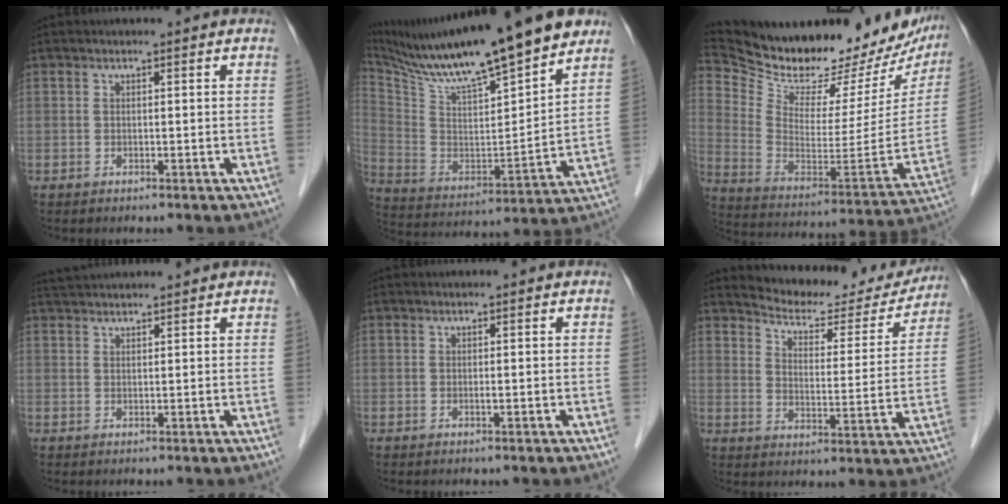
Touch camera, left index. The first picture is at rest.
{"total": 23.2, "force": [19.2, 2.1, 12.8], "torque": [-0.228, -0.007, 0.319]}
{"total": 28.2, "force": [24.5, 7.8, 11.6], "torque": [-0.203, -0.061, 0.352]}
{"total": 5.6, "force": [5.4, 0.4, 1.6], "torque": [-0.028, 0.040, 0.087]}
{"total": 0.0}
{"total": 15.3, "force": [14.5, 3.6, 3.0], "torque": [-0.033, -0.023, 0.184]}